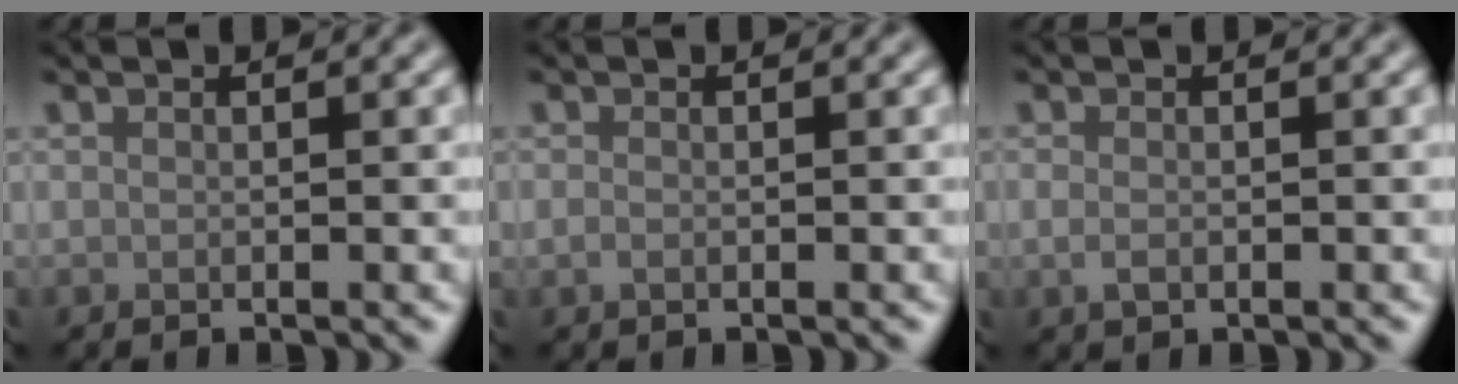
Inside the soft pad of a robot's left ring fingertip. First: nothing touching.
{"total": 0.7, "force": [-0.3, 0.4, 0.4], "torque": [-0.011, -0.002, -0.005]}
{"total": 1.2, "force": [-0.3, 0.7, 0.8], "torque": [-0.019, -0.002, -0.006]}